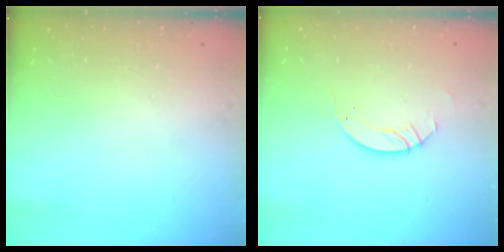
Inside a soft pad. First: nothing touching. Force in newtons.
{"total": 3.5, "press": 3.5, "slide": 0.3}